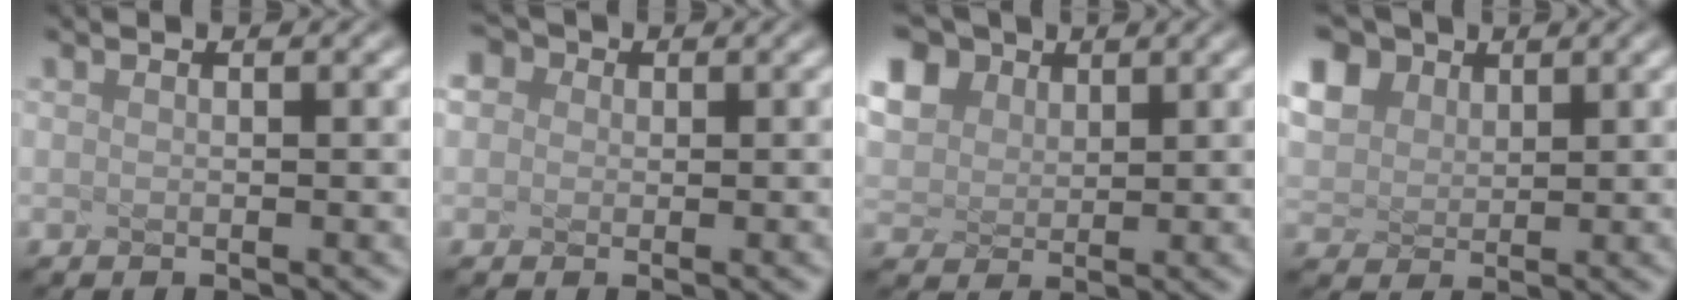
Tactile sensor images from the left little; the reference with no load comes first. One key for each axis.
{"total": 2.9, "fx": 1.2, "fy": 2.4, "fz": 1.1, "tx": -0.050, "ty": 0.017, "tz": 0.032}
{"total": 6.6, "fx": 3.9, "fy": 4.6, "fz": 2.6, "tx": -0.129, "ty": 0.025, "tz": 0.102}
{"total": 5.2, "fx": 3.3, "fy": 3.6, "fz": 2.0, "tx": -0.121, "ty": 0.017, "tz": 0.093}